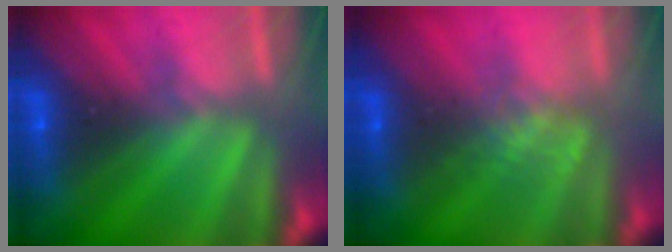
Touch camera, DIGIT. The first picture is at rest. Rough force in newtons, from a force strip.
{"total": 2.0}